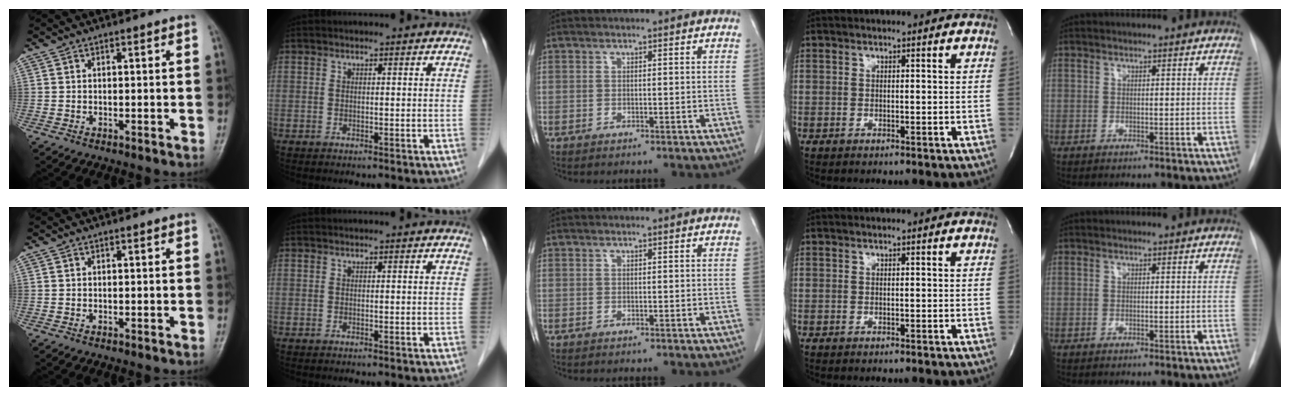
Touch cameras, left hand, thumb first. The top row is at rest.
{}